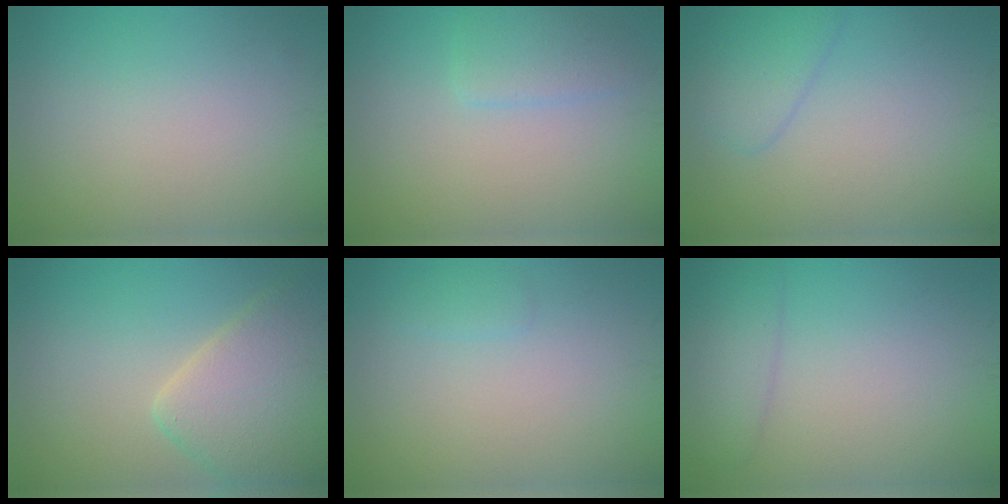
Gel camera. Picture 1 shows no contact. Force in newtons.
{"total": 2.1, "press": 2.1, "slide": 0.2}
{"total": 2.7, "press": 2.6, "slide": 0.2}
{"total": 6.5, "press": 6.5, "slide": 0.6}
{"total": 0.8, "press": 0.8, "slide": 0.1}
{"total": 2.8, "press": 2.8, "slide": 0.1}